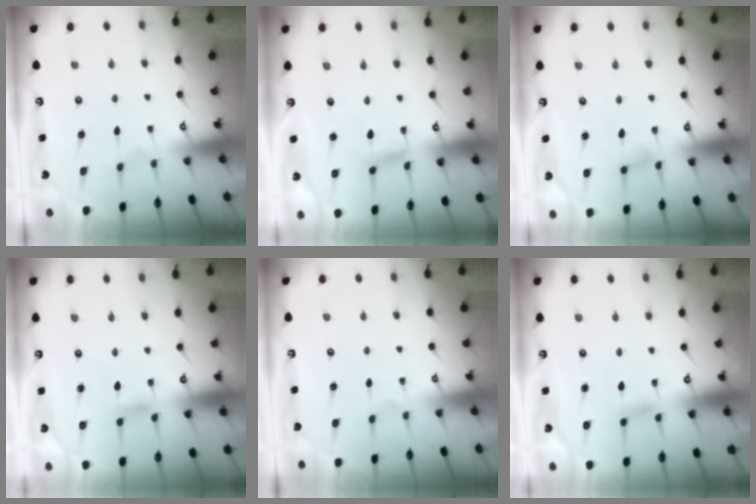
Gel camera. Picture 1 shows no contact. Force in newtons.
{"total": 2.8, "press": 2.8, "slide": 0.2}
{"total": 5.2, "press": 5.1, "slide": 0.7}
{"total": 2.7, "press": 2.7, "slide": 0.2}
{"total": 0.0}
{"total": 4.4, "press": 4.4, "slide": 0.4}